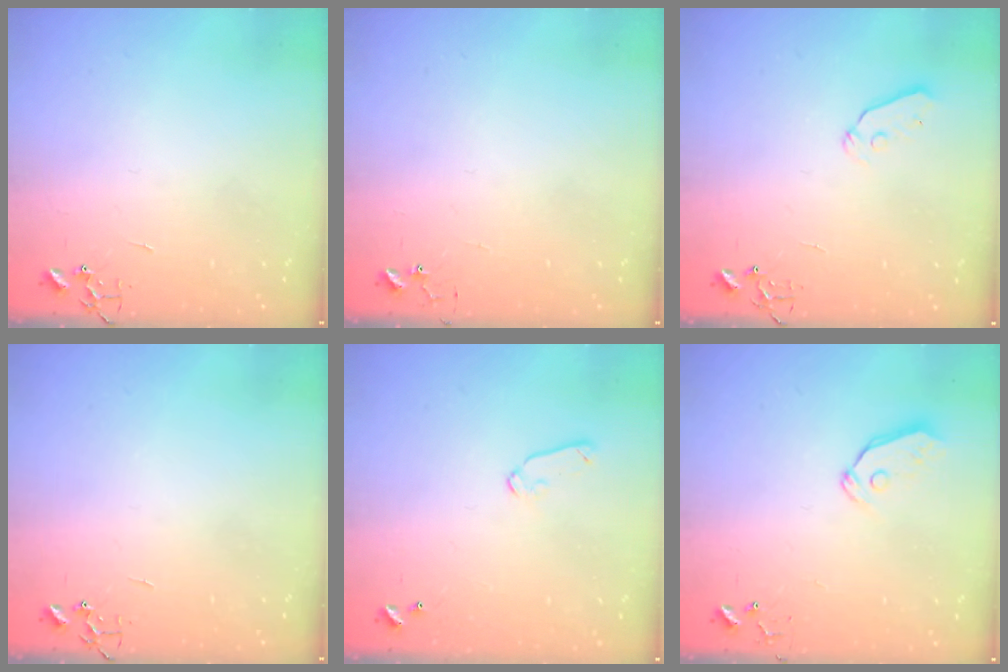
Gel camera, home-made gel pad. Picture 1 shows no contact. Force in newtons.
{"total": 4.8, "press": 4.8, "slide": 0.2}
{"total": 5.3, "press": 5.2, "slide": 0.6}
{"total": 0.0}
{"total": 6.8, "press": 6.7, "slide": 1.0}
{"total": 4.8, "press": 4.8, "slide": 0.4}